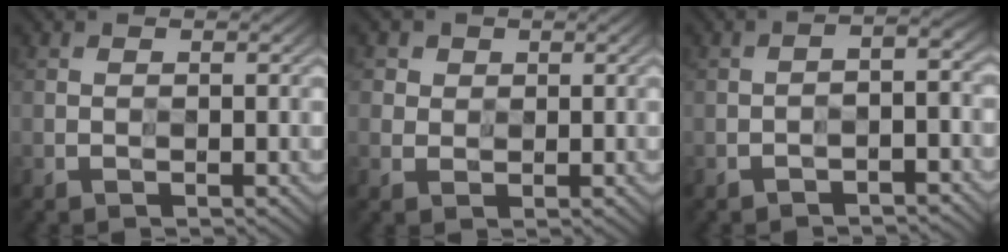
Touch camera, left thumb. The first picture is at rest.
{"total": 2.9, "force": [1.7, 2.4, 0.0], "torque": [-0.014, 0.000, 0.031]}
{"total": 5.7, "force": [-3.6, 1.6, 4.1], "torque": [-0.055, 0.001, -0.051]}